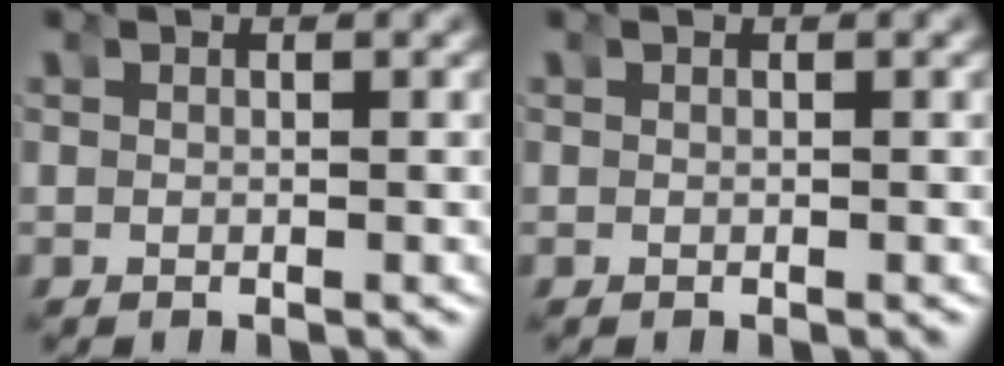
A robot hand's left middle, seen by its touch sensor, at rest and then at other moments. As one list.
[{"total": 0.0}]